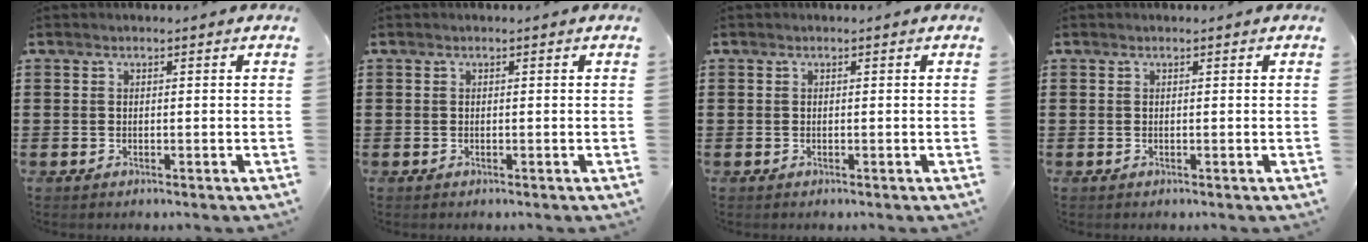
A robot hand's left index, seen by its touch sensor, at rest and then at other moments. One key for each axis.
{"total": 0.0}
{"total": 0.0}
{"total": 0.0}